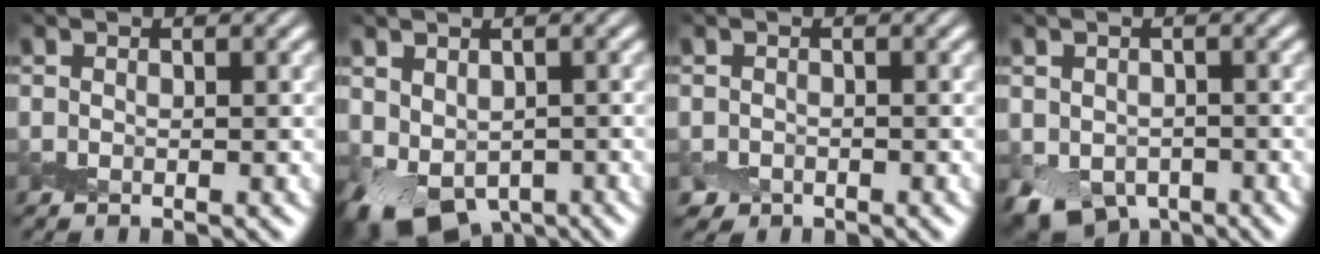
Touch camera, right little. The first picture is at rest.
{"total": 6.7, "force": [-2.5, 4.5, 4.3], "torque": [-0.074, -0.030, -0.025]}
{"total": 1.1, "force": [-0.8, 0.8, 0.0], "torque": [0.005, -0.004, -0.017]}
{"total": 5.4, "force": [-2.8, 3.6, 2.9], "torque": [-0.055, -0.020, -0.044]}